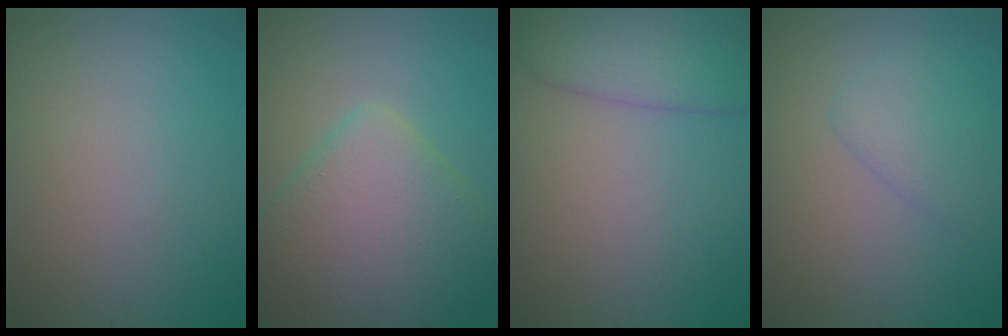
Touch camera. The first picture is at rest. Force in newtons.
{"total": 8.3, "press": 8.3, "slide": 0.3}
{"total": 4.8, "press": 4.8, "slide": 0.2}
{"total": 2.5, "press": 2.4, "slide": 0.2}